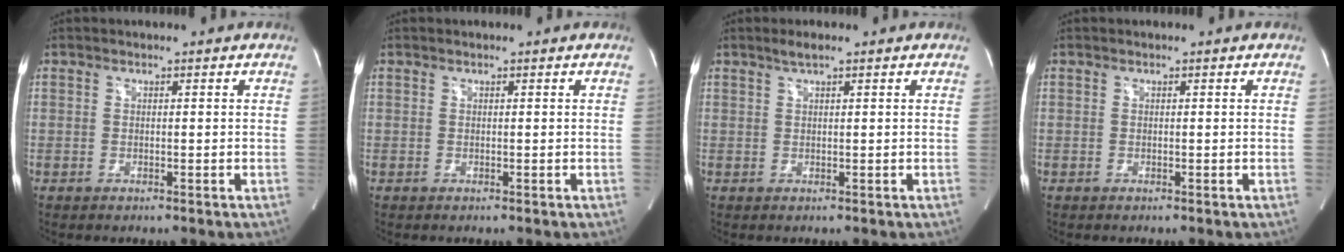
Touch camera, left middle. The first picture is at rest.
{"total": 0.0}
{"total": 1.8, "force": [1.3, 0.1, 1.2], "torque": [-0.028, 0.006, 0.024]}
{"total": 0.0}